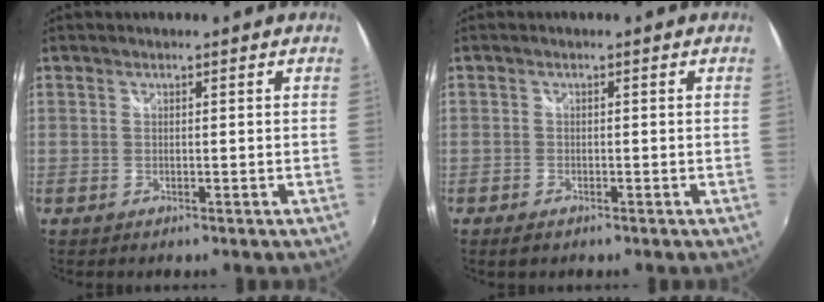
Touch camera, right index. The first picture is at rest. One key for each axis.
{"total": 1.8, "fx": -1.3, "fy": 1.0, "fz": 0.8, "tx": -0.021, "ty": -0.005, "tz": -0.026}